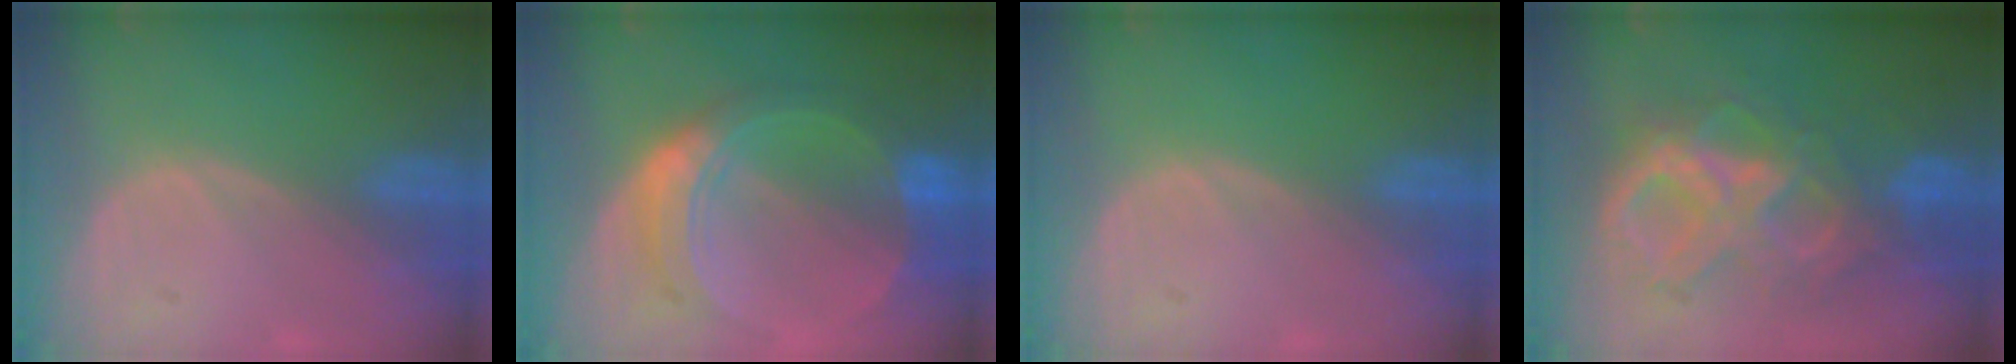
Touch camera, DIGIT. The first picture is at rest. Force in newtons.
{"total": 8.5, "press": 8.5, "slide": 0.6}
{"total": 0.0}
{"total": 10.1, "press": 10.0, "slide": 1.2}